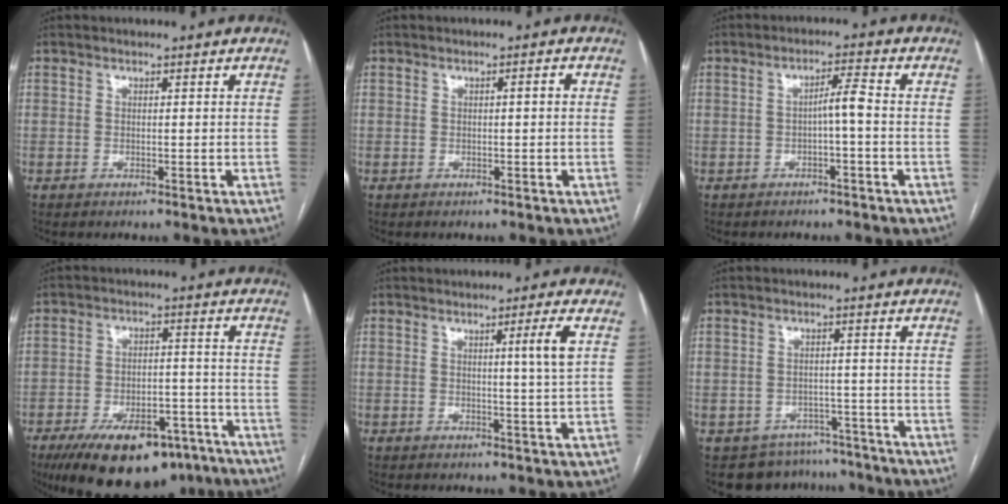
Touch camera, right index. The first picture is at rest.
{"total": 0.9, "force": [0.0, 0.1, 0.9], "torque": [-0.012, 0.003, 0.000]}
{"total": 3.2, "force": [-0.7, 0.1, 3.1], "torque": [-0.049, 0.009, -0.012]}
{"total": 18.5, "force": [-13.1, 8.4, 10.0], "torque": [-0.151, 0.013, -0.190]}
{"total": 3.6, "force": [0.9, -1.2, 3.3], "torque": [-0.051, -0.009, 0.016]}
{"total": 8.0, "force": [-6.6, 4.6, 0.0], "torque": [0.012, 0.017, -0.080]}